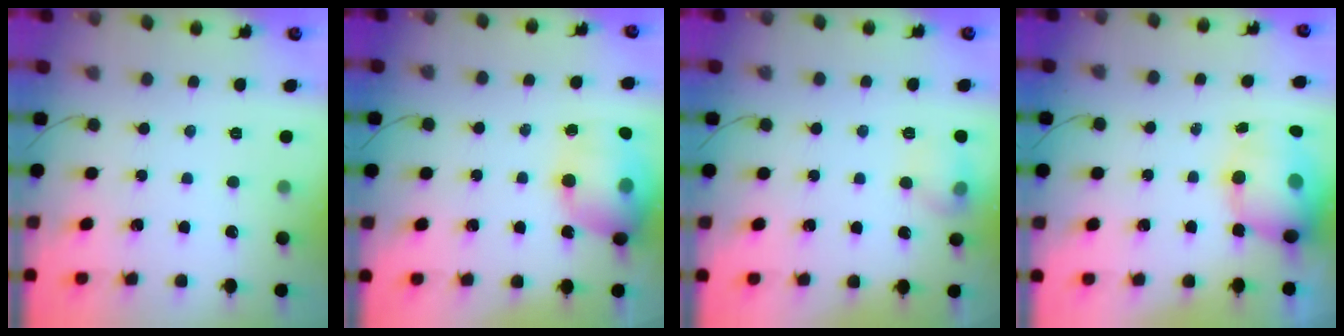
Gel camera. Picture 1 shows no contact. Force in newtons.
{"total": 17.8, "press": 17.5, "slide": 3.0}
{"total": 7.6, "press": 7.6, "slide": 1.0}
{"total": 11.1, "press": 10.8, "slide": 2.6}